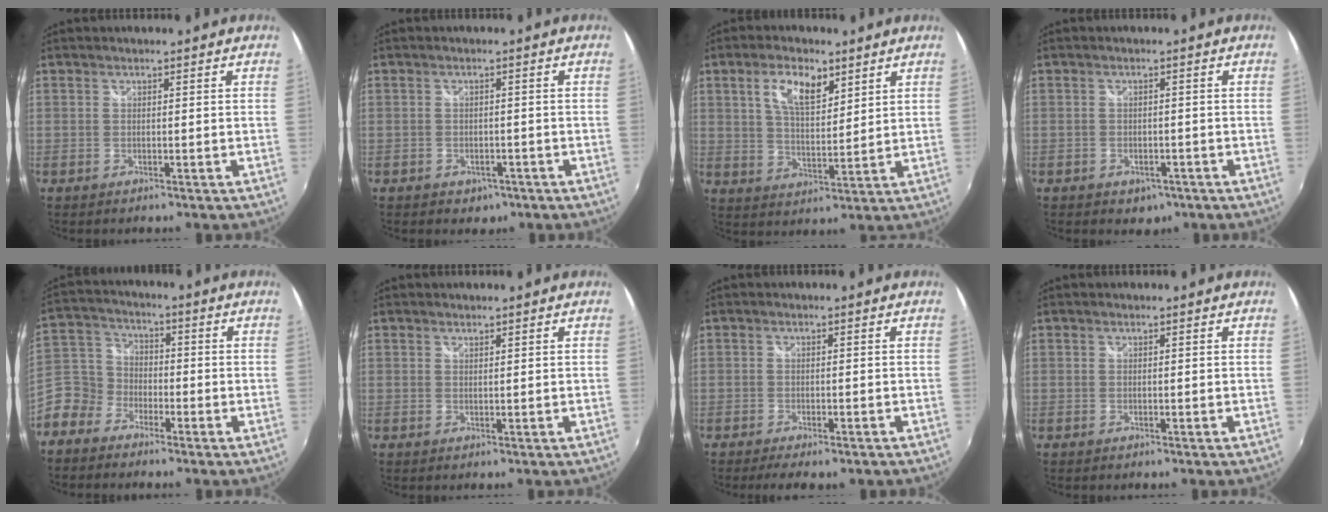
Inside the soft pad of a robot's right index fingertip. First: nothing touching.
{"total": 3.5, "force": [-1.8, 2.7, 1.2], "torque": [-0.028, -0.004, -0.020]}
{"total": 8.4, "force": [4.4, 3.7, 6.2], "torque": [-0.113, 0.009, 0.080]}
{"total": 4.1, "force": [-2.3, 3.0, 1.6], "torque": [-0.035, -0.008, -0.025]}
{"total": 10.4, "force": [-6.2, 7.9, 2.5], "torque": [-0.078, 0.026, -0.141]}
{"total": 0.6, "force": [0.6, 0.0, 0.1], "torque": [-0.001, -0.001, 0.011]}
{"total": 4.2, "force": [-3.3, 1.3, 2.3], "torque": [-0.056, -0.016, -0.052]}
{"total": 0.0}